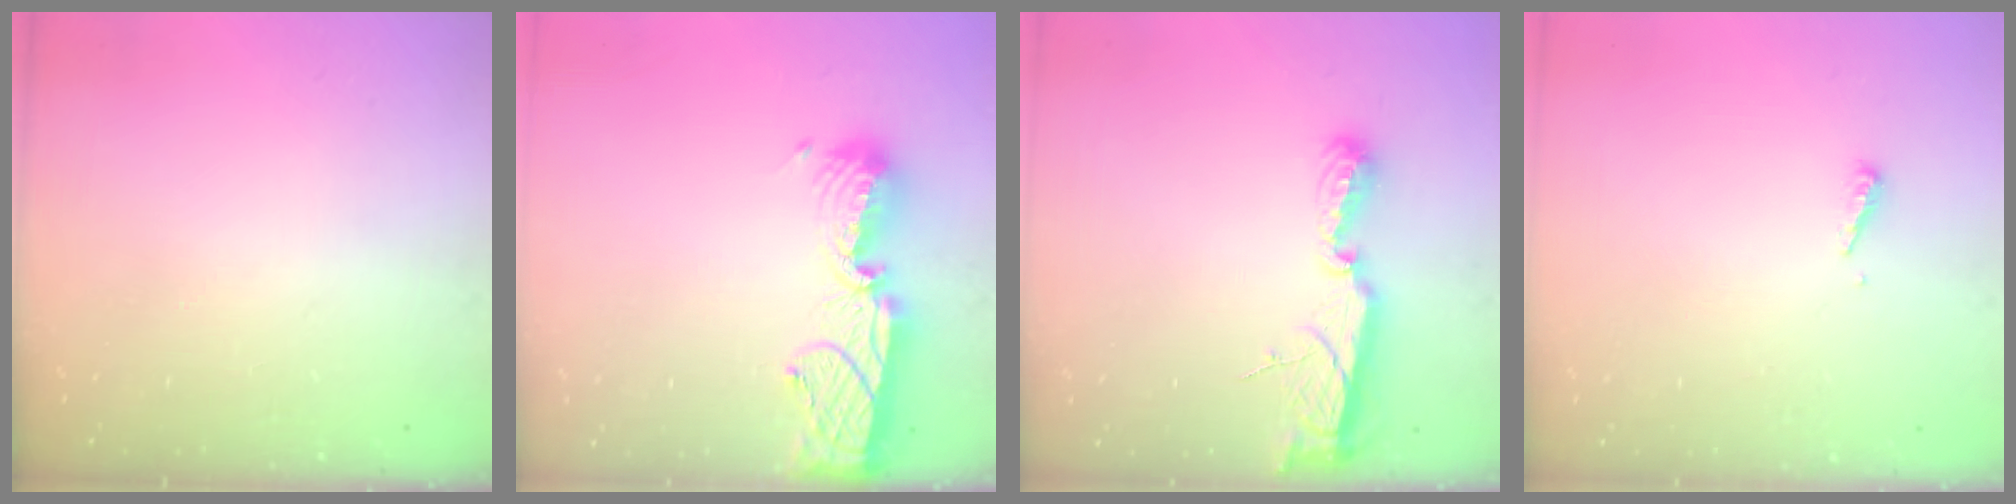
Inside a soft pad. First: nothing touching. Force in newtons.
{"total": 13.4, "press": 13.3, "slide": 1.0}
{"total": 8.4, "press": 8.4, "slide": 0.5}
{"total": 4.0, "press": 4.0, "slide": 0.4}